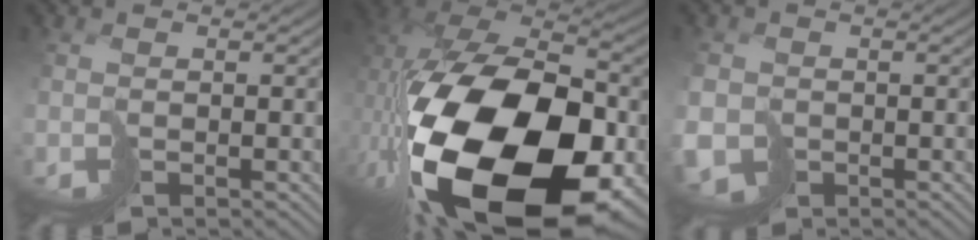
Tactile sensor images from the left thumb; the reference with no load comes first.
{"total": 21.3, "force": [-4.9, 12.6, 16.4], "torque": [-0.367, -0.061, -0.039]}
{"total": 5.2, "force": [-1.3, 4.1, 3.0], "torque": [-0.089, -0.015, -0.028]}